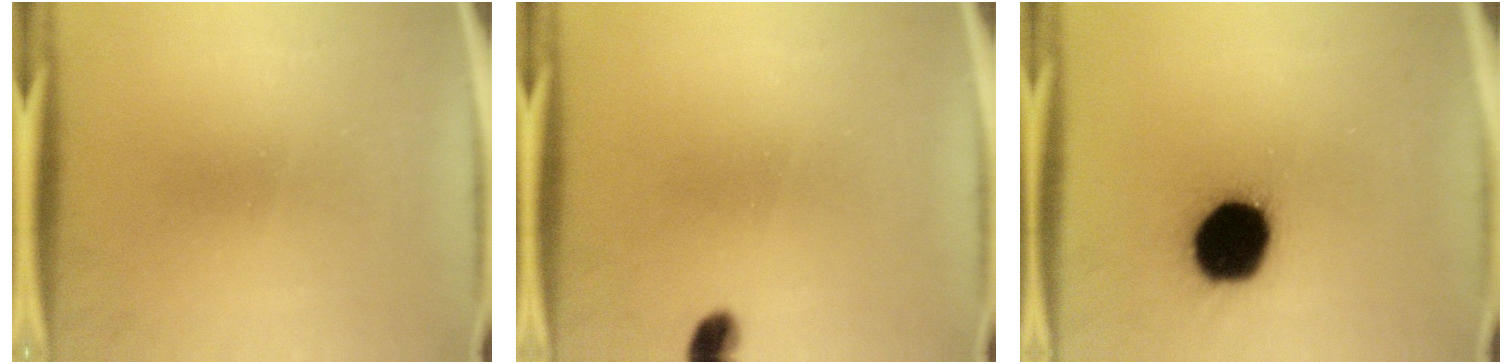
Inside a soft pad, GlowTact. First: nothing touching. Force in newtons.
{"total": 2.9}
{"total": 19.8}